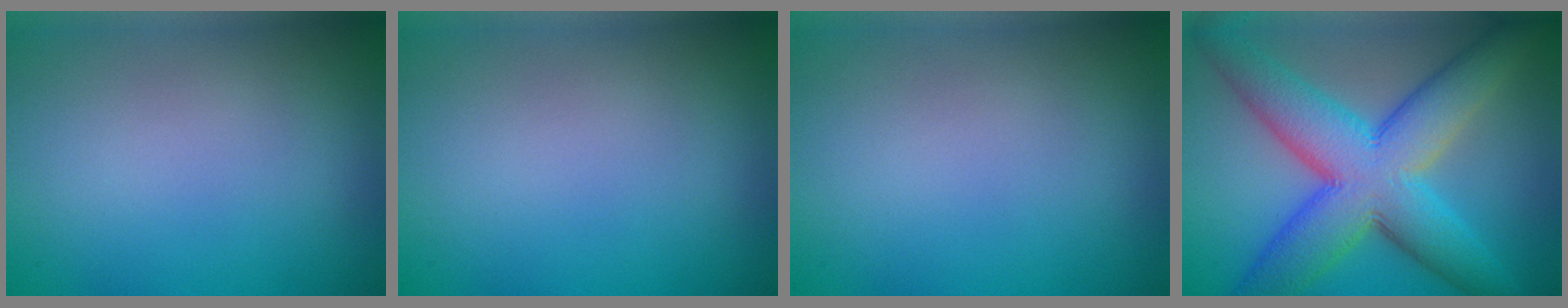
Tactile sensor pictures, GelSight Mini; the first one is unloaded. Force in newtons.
{"total": 0.0}
{"total": 0.0}
{"total": 11.9, "press": 11.9, "slide": 0.3}